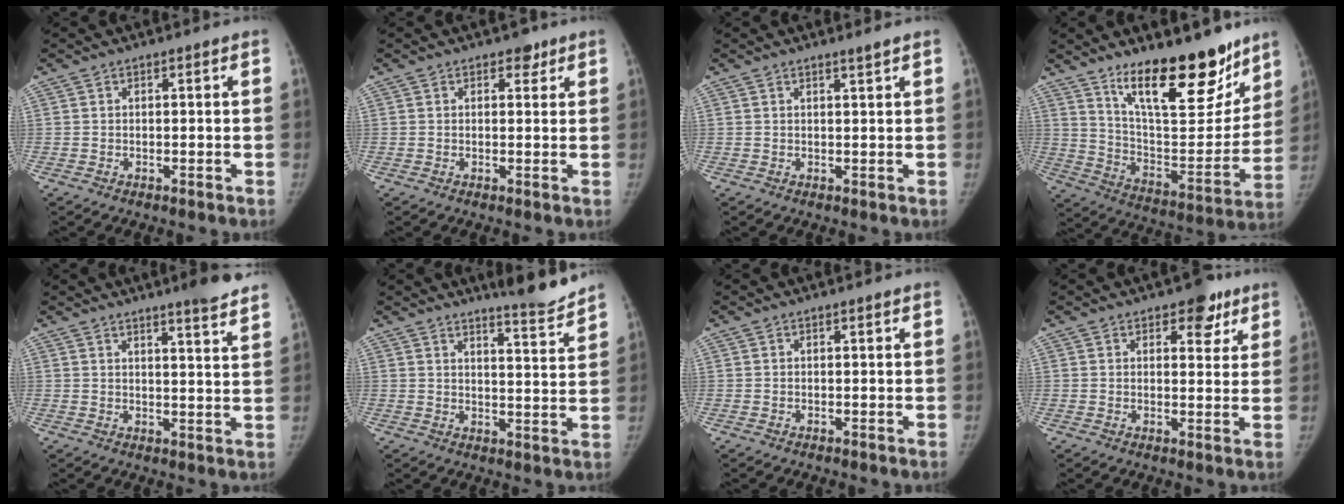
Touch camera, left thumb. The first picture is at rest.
{"total": 2.0, "force": [1.3, 1.4, 0.8], "torque": [0.005, -0.005, 0.014]}
{"total": 1.2, "force": [0.9, -0.3, 0.6], "torque": [-0.012, -0.011, 0.017]}
{"total": 23.2, "force": [15.7, 8.1, 15.0], "torque": [-0.173, -0.099, 0.256]}
{"total": 7.6, "force": [6.1, 0.3, 4.5], "torque": [-0.055, -0.037, 0.073]}
{"total": 7.4, "force": [6.8, 0.2, 2.8], "torque": [-0.035, -0.063, 0.095]}
{"total": 0.0}
{"total": 5.9, "force": [3.5, 3.4, 3.3], "torque": [-0.010, -0.014, 0.043]}